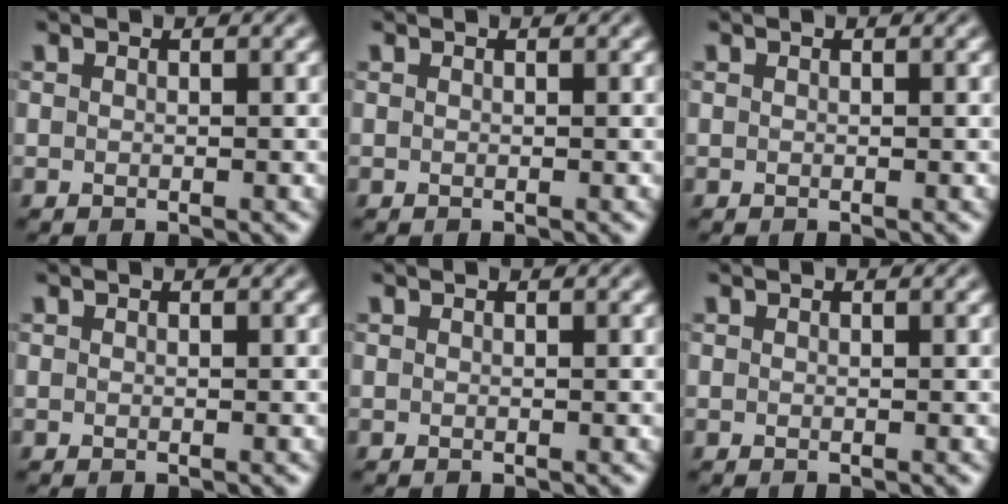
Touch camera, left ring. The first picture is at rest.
{"total": 0.0}
{"total": 0.0}
{"total": 0.0}
{"total": 0.0}
{"total": 0.0}